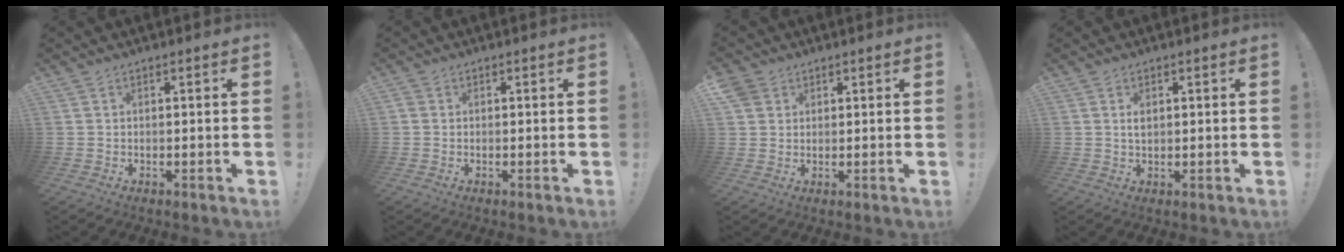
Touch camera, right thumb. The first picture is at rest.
{"total": 1.0, "force": [0.0, 0.9, 0.3], "torque": [-0.010, 0.004, 0.002]}
{"total": 4.3, "force": [2.2, 3.4, 1.2], "torque": [-0.020, -0.006, 0.044]}
{"total": 1.9, "force": [0.5, 1.2, 1.3], "torque": [-0.023, 0.003, 0.007]}